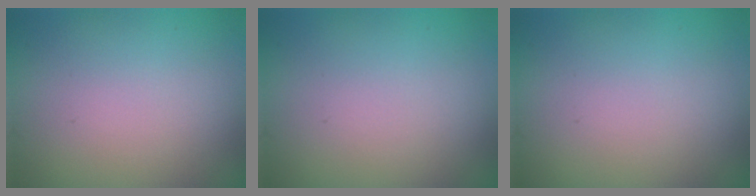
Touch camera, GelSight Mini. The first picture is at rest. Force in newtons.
{"total": 0.0}
{"total": 0.0}